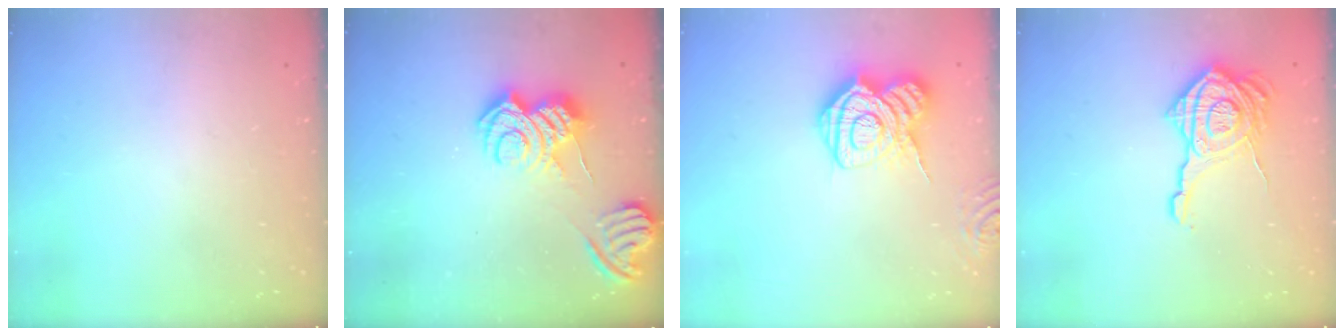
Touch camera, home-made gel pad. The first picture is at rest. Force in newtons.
{"total": 9.0, "press": 9.0, "slide": 0.7}
{"total": 13.5, "press": 13.5, "slide": 0.9}
{"total": 17.6, "press": 17.5, "slide": 1.1}